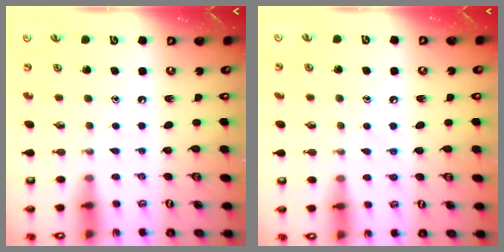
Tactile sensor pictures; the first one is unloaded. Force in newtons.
{"total": 5.3, "press": 5.2, "slide": 0.5}